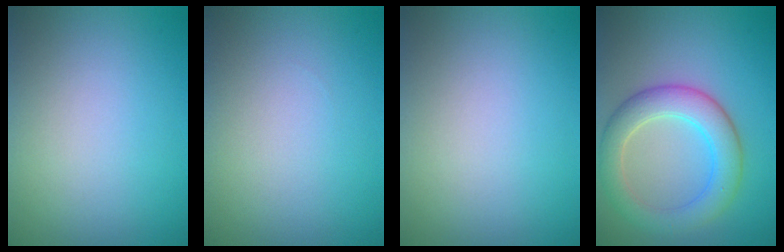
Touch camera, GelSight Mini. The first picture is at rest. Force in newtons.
{"total": 0.0}
{"total": 0.0}
{"total": 5.4, "press": 5.4, "slide": 0.3}